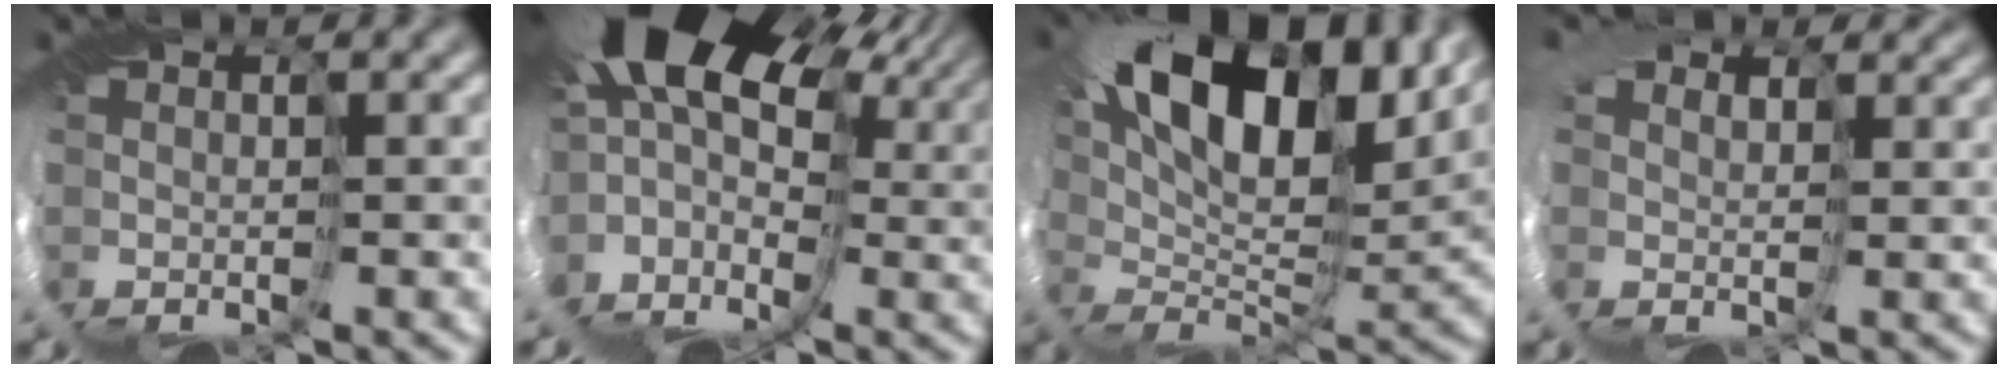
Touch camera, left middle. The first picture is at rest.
{"total": 14.5, "force": [4.1, 9.2, 10.5], "torque": [-0.203, 0.017, 0.062]}
{"total": 12.8, "force": [7.4, 5.5, 8.9], "torque": [-0.159, 0.023, 0.118]}
{"total": 4.8, "force": [3.6, 2.7, 1.5], "torque": [-0.059, 0.019, 0.052]}